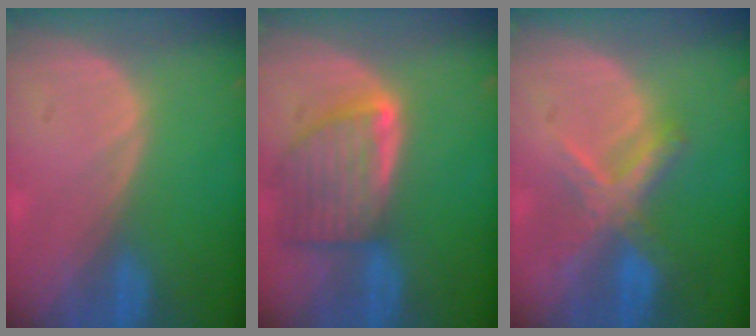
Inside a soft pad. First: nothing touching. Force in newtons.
{"total": 8.1, "press": 7.3, "slide": 3.5}
{"total": 7.1, "press": 6.0, "slide": 3.8}